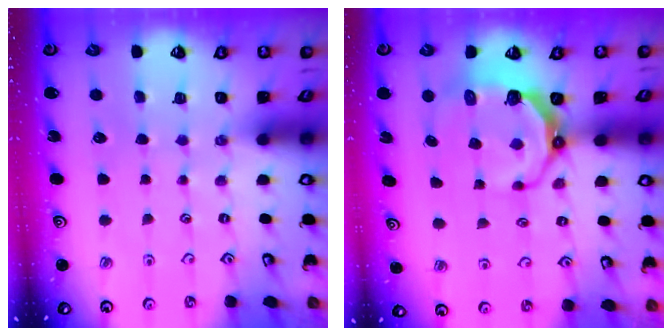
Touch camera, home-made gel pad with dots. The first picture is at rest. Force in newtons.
{"total": 7.8, "press": 6.4, "slide": 4.4}